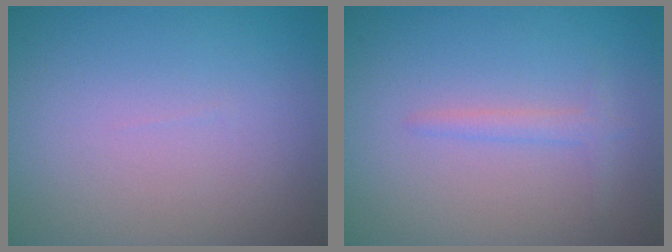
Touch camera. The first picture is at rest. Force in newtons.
{"total": 1.3, "press": 1.3, "slide": 0.1}